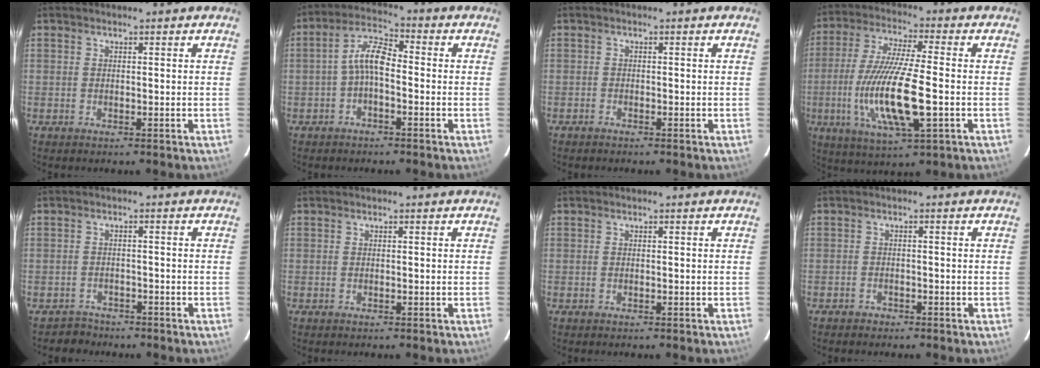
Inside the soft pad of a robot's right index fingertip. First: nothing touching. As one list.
[{"total": 5.1, "force": [-1.7, 2.0, 4.4], "torque": [-0.095, 0.020, -0.036]}, {"total": 0.9, "force": [-0.8, -0.1, -0.5], "torque": [0.006, 0.001, -0.015]}, {"total": 15.9, "force": [-3.5, 2.9, 15.2], "torque": [-0.304, -0.021, -0.063]}, {"total": 3.0, "force": [-2.4, 1.4, -1.0], "torque": [0.012, 0.010, -0.041]}, {"total": 0.0}, {"total": 0.0}, {"total": 1.7, "force": [-1.4, 0.7, -0.5], "torque": [0.002, 0.005, -0.026]}]